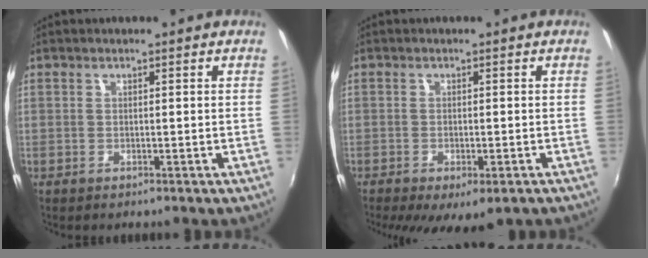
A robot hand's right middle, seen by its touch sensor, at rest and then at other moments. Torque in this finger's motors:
{"motor_torque": [1.44, -0.69, 0.68, 0.21]}